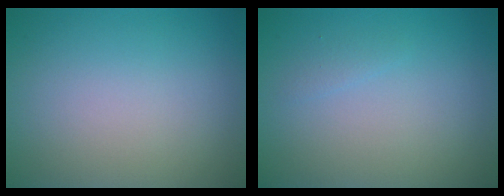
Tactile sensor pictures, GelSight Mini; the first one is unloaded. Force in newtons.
{"total": 0.6, "press": 0.6, "slide": 0.0}